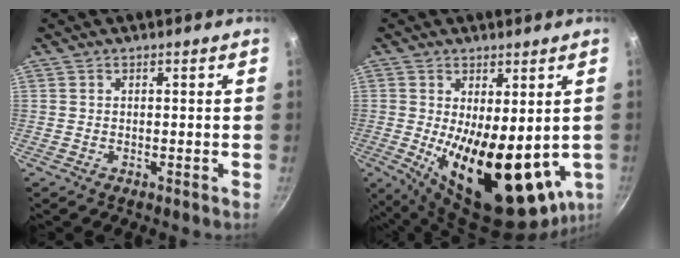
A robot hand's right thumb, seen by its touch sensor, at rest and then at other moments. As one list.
[{"total": 20.2, "force": [-1.9, 8.7, 18.2], "torque": [-0.245, -0.034, -0.005]}]